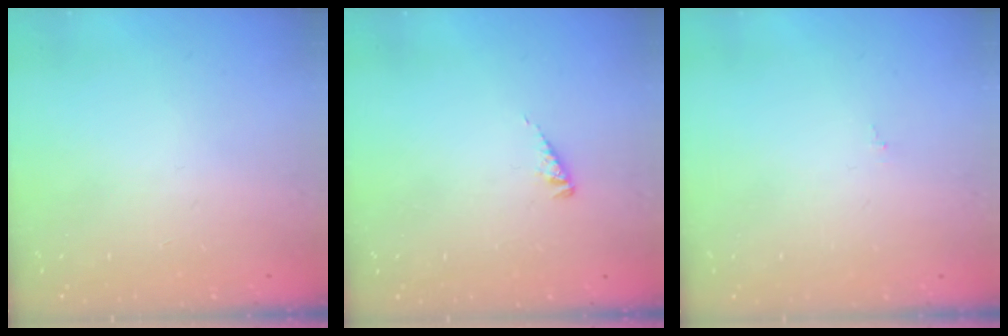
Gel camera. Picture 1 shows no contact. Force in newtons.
{"total": 2.0, "press": 2.0, "slide": 0.2}
{"total": 0.0}